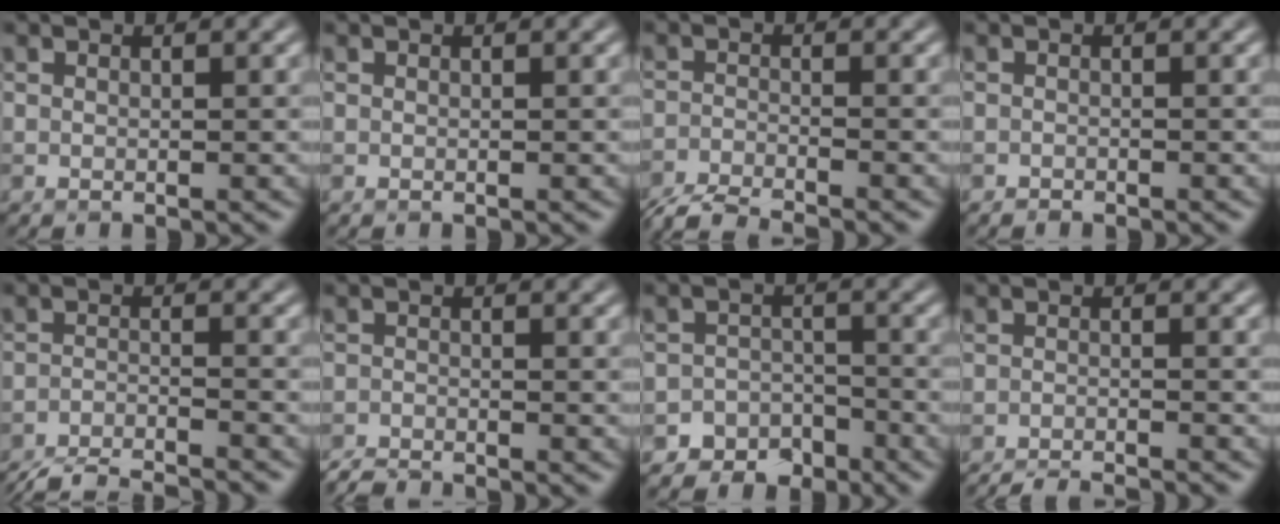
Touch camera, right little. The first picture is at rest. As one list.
[{"total": 0.0}, {"total": 4.9, "force": [-4.5, 0.5, 1.8], "torque": [-0.038, -0.013, -0.088]}, {"total": 0.6, "force": [-0.5, 0.1, 0.1], "torque": [0.002, -0.002, -0.010]}, {"total": 8.0, "force": [-7.5, 1.1, 2.3], "torque": [-0.042, -0.017, -0.124]}, {"total": 2.4, "force": [-2.3, 0.1, 0.4], "torque": [-0.009, -0.007, -0.049]}, {"total": 5.0, "force": [-4.0, 2.9, 0.0], "torque": [0.035, 0.002, -0.060]}, {"total": 5.5, "force": [-5.3, 0.7, 1.6], "torque": [-0.023, -0.009, -0.077]}]